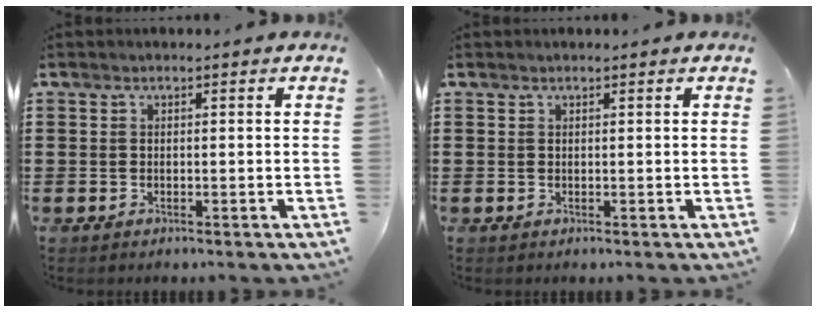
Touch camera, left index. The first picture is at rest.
{"total": 0.0}